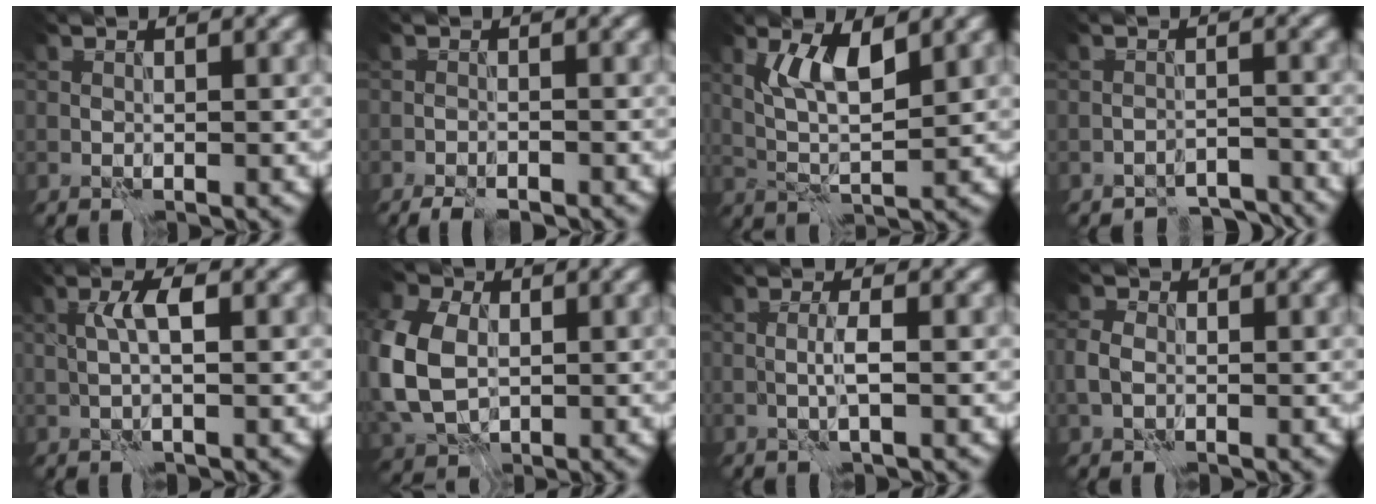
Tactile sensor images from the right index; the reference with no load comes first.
{"total": 2.4, "force": [-2.2, 0.6, 0.9], "torque": [-0.015, 0.001, -0.032]}
{"total": 4.2, "force": [2.0, 1.1, 3.5], "torque": [-0.076, -0.005, 0.039]}
{"total": 4.4, "force": [-4.3, 1.0, 0.3], "torque": [0.003, -0.003, -0.061]}
{"total": 2.0, "force": [0.6, 0.1, 1.9], "torque": [-0.036, 0.008, 0.009]}
{"total": 10.2, "force": [0.0, 7.8, 6.6], "torque": [-0.172, -0.007, -0.006]}
{"total": 1.2, "force": [0.0, -0.3, 1.1], "torque": [-0.023, 0.003, -0.002]}
{"total": 1.7, "force": [-0.5, 1.3, 0.9], "torque": [-0.018, 0.001, -0.015]}